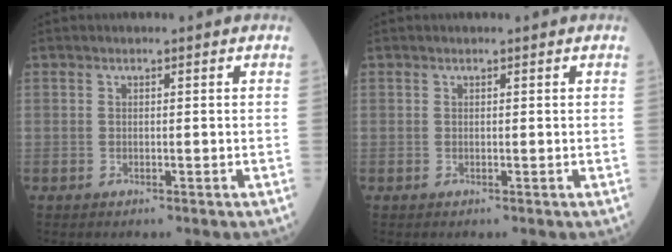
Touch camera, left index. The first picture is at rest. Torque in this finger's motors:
{"motor_torque": [-0.16, 0.16, 0.00, 0.00]}